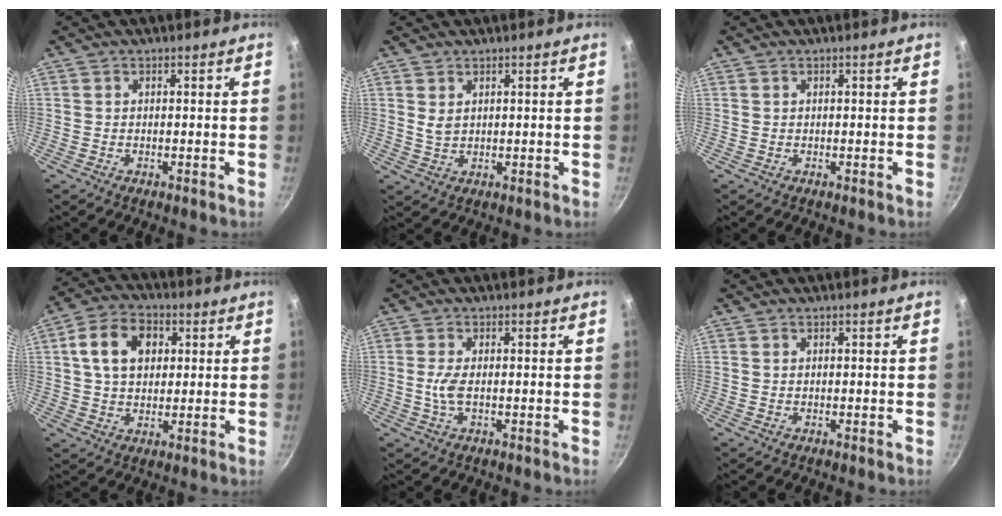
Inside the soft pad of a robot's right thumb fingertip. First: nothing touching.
{"total": 2.2, "force": [0.9, 1.3, 1.4], "torque": [-0.024, -0.005, 0.021]}
{"total": 0.0}
{"total": 11.0, "force": [2.7, 7.9, 7.1], "torque": [-0.106, 0.010, 0.036]}
{"total": 3.0, "force": [-0.4, 1.0, 2.8], "torque": [-0.069, 0.000, -0.010]}
{"total": 0.0}